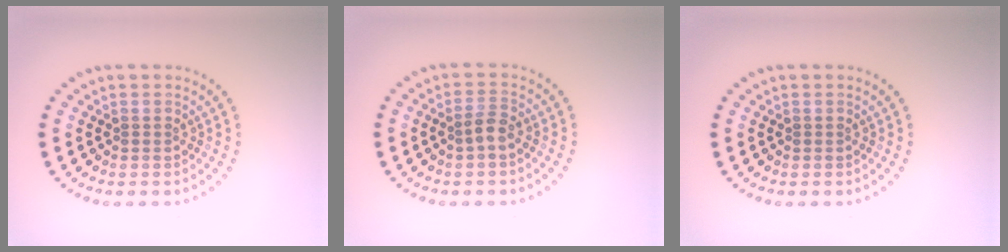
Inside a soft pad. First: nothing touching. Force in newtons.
{"total": 1.5, "press": 1.4, "slide": 0.5}
{"total": 0.0}